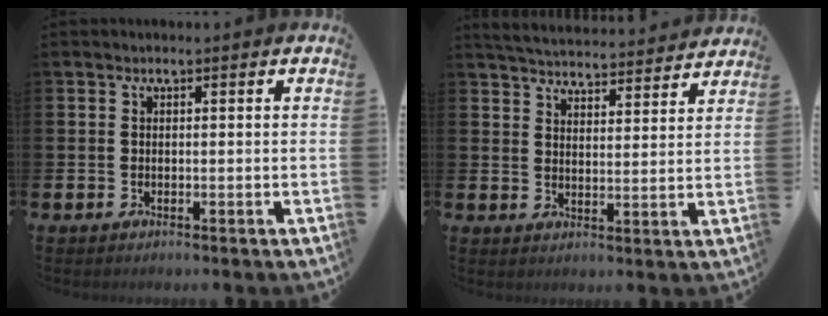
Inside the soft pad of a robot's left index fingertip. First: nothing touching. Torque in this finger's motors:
{"motor_torque": [-0.33, -1.63, -0.03, 0.00]}